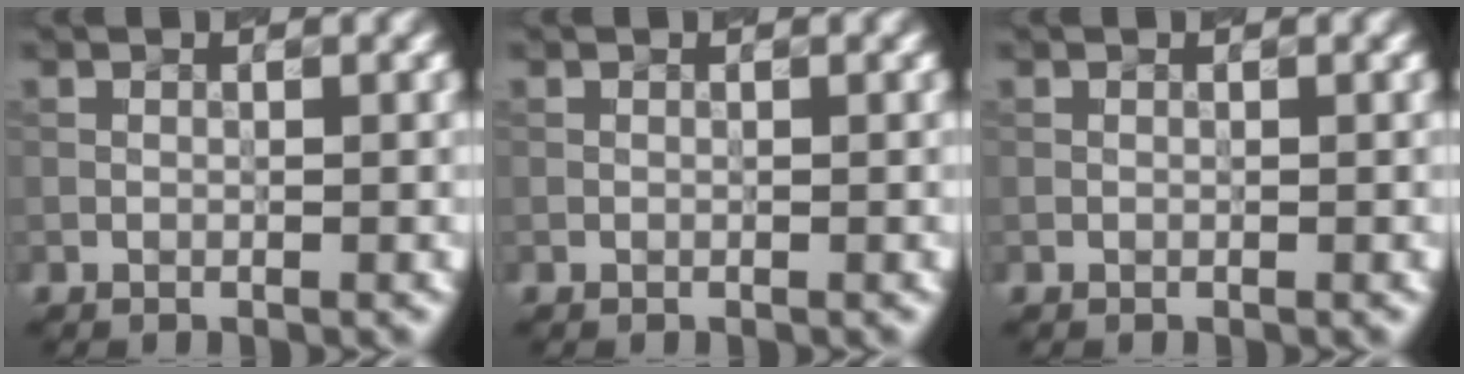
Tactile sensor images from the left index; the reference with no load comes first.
{"total": 0.0}
{"total": 0.0}